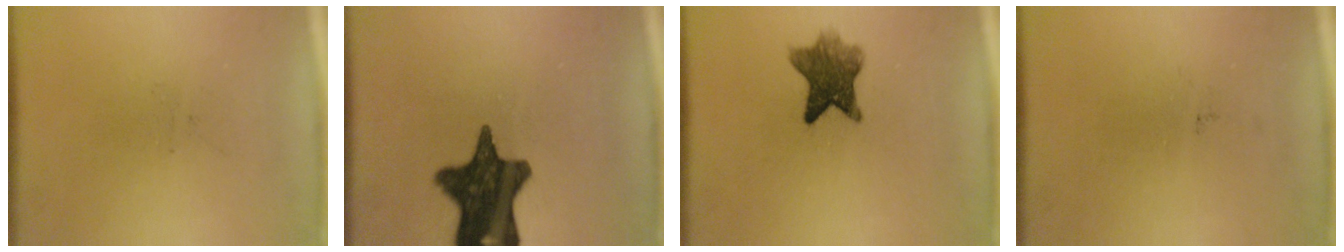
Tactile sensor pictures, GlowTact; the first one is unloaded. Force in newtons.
{"total": 14.7}
{"total": 7.2}
{"total": 0.0}